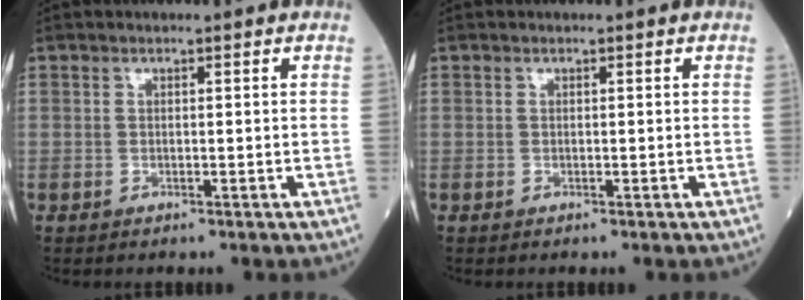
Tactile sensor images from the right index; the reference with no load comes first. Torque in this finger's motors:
{"motor_torque": [0.04, -0.01, 0.00, -0.01]}